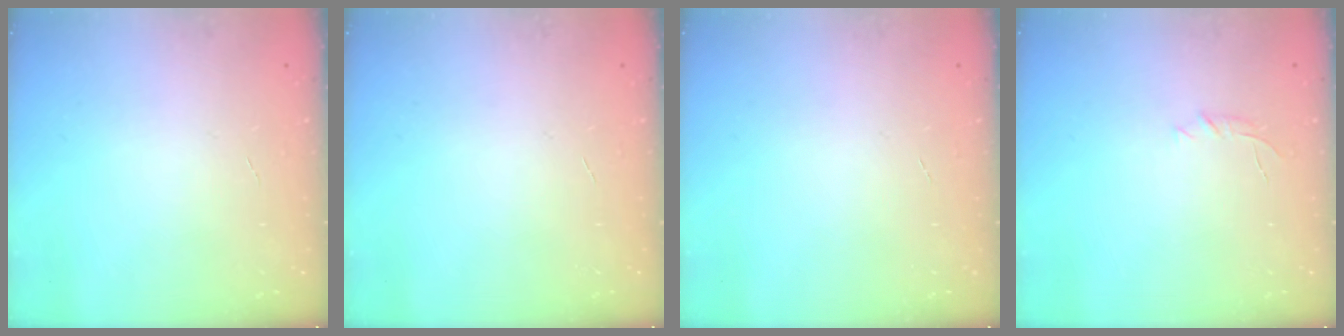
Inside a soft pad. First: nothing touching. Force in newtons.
{"total": 0.0}
{"total": 0.0}
{"total": 4.7, "press": 4.6, "slide": 1.3}